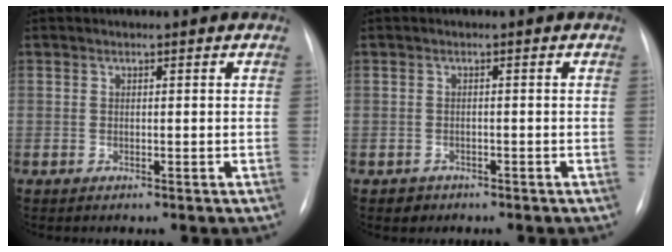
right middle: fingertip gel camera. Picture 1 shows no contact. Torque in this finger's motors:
{"motor_torque": [0.46, -0.20, -0.04, 0.00]}